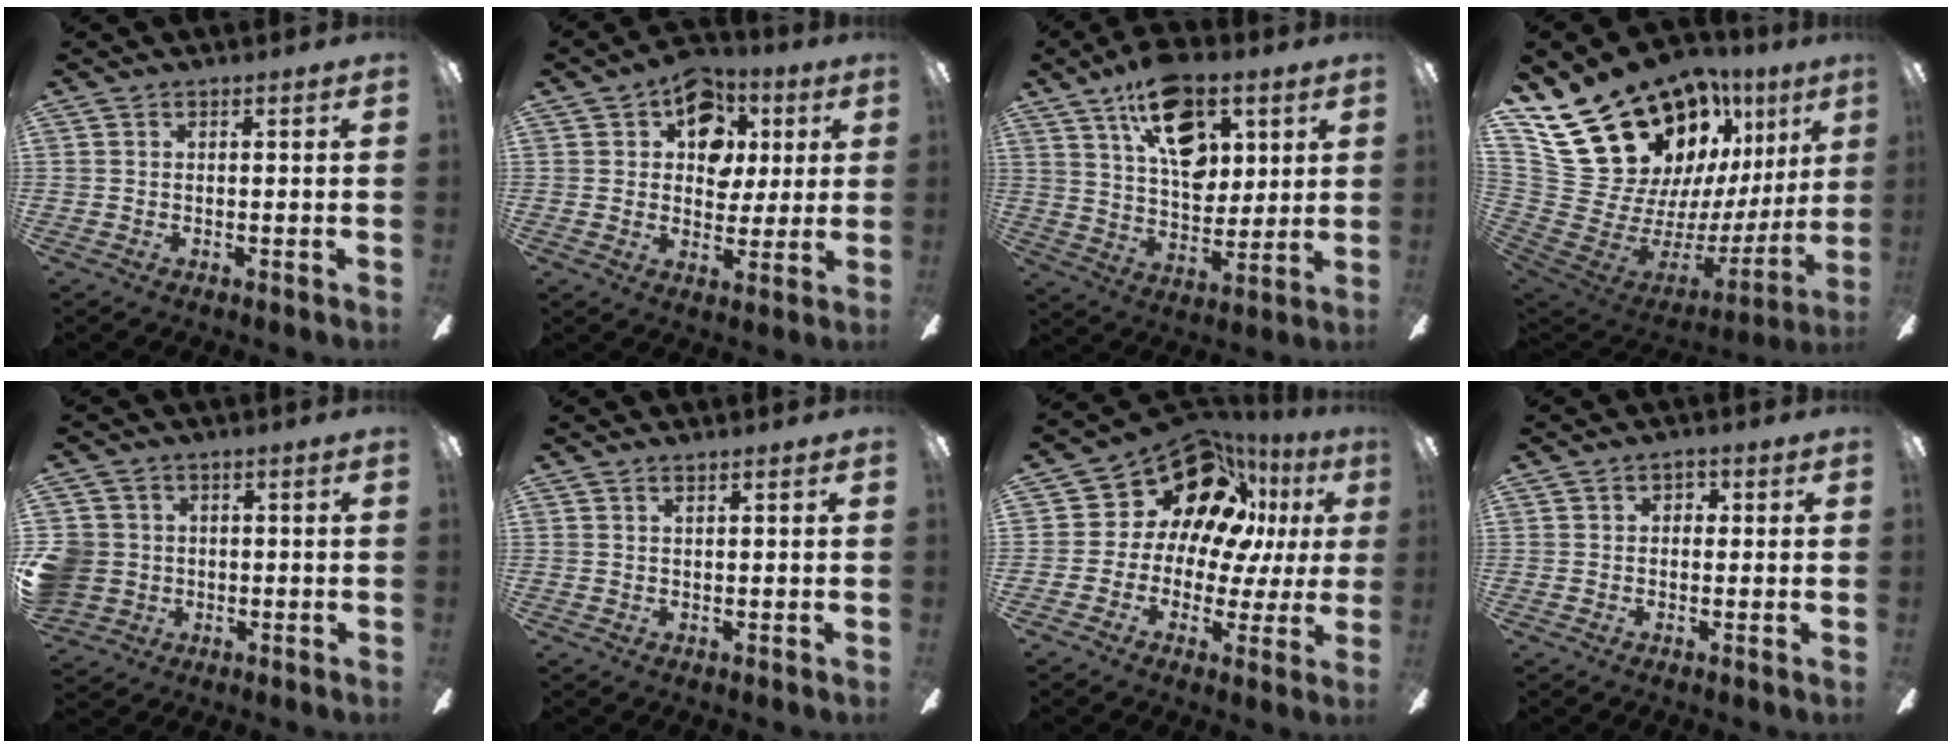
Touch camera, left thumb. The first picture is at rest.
{"total": 12.3, "force": [5.2, 9.3, 6.2], "torque": [-0.083, -0.014, 0.094]}
{"total": 18.3, "force": [9.2, 10.9, 11.4], "torque": [-0.163, -0.031, 0.164]}
{"total": 25.9, "force": [17.8, 14.6, 11.8], "torque": [-0.193, -0.146, 0.378]}
{"total": 7.2, "force": [-0.1, 7.0, 1.8], "torque": [-0.068, 0.010, 0.002]}
{"total": 0.5, "force": [0.5, 0.1, 0.2], "torque": [-0.005, 0.000, 0.009]}
{"total": 18.2, "force": [9.7, 11.6, 10.0], "torque": [-0.173, -0.065, 0.177]}
{"total": 2.1, "force": [-0.1, 1.7, 1.2], "torque": [-0.014, 0.008, -0.006]}